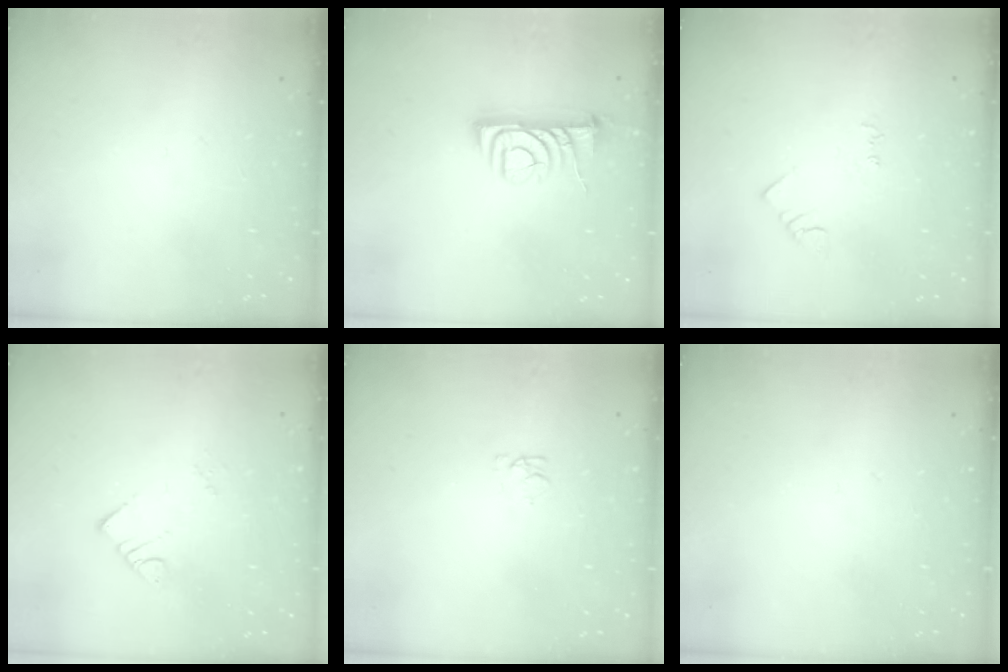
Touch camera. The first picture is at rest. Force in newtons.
{"total": 8.2, "press": 8.2, "slide": 0.6}
{"total": 4.2, "press": 4.1, "slide": 0.6}
{"total": 2.6, "press": 2.6, "slide": 0.1}
{"total": 4.1, "press": 4.1, "slide": 0.6}
{"total": 0.0}